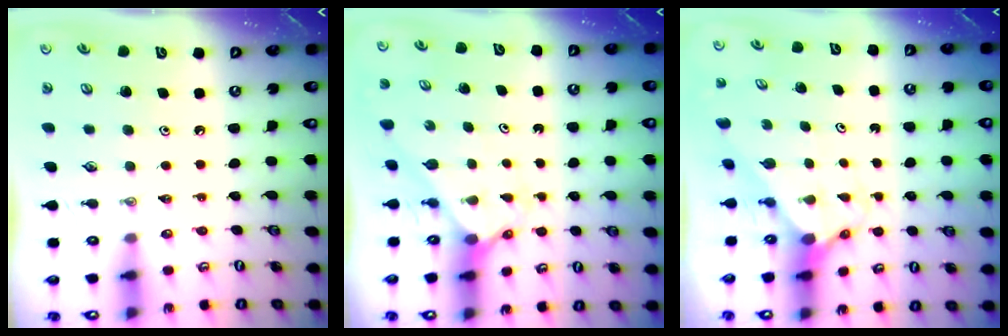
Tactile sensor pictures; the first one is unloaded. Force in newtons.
{"total": 2.2, "press": 2.2, "slide": 0.2}
{"total": 1.7, "press": 1.7, "slide": 0.2}